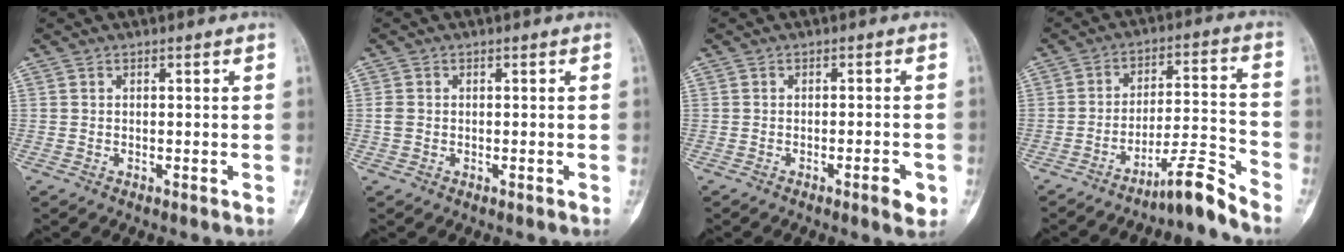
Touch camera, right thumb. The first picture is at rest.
{"total": 1.5, "force": [-0.2, 1.1, 0.9], "torque": [-0.020, 0.000, -0.005]}
{"total": 3.6, "force": [-1.6, 0.8, 3.2], "torque": [-0.041, 0.003, -0.022]}
{"total": 8.1, "force": [-7.0, -0.3, 4.0], "torque": [-0.062, 0.083, -0.117]}